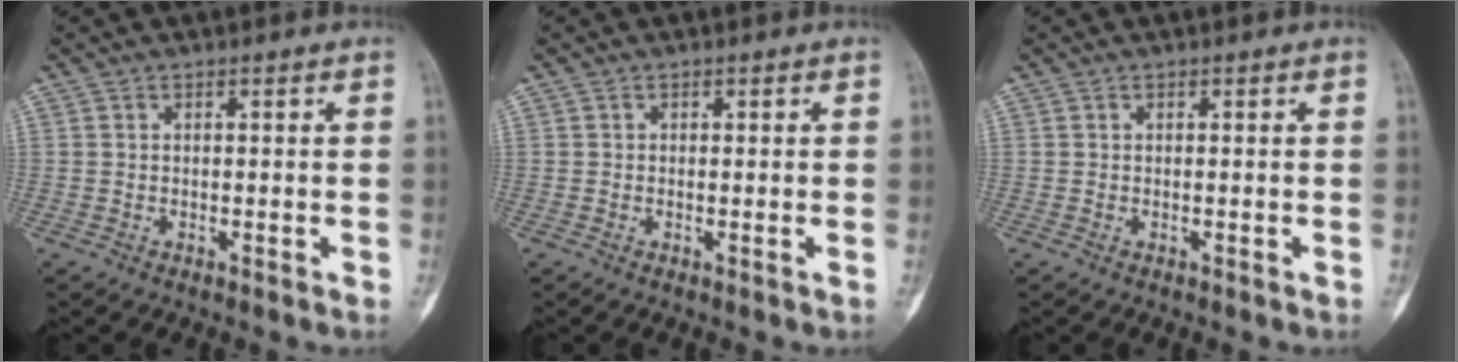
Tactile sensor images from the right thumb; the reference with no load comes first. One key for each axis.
{"total": 0.0}
{"total": 0.0}